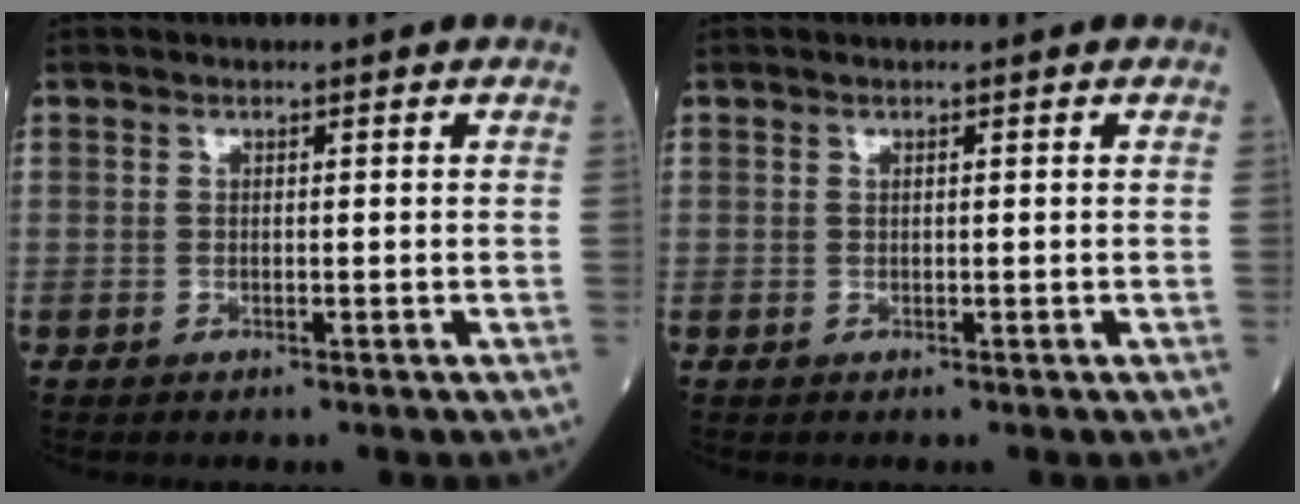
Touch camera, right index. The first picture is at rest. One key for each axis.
{"total": 0.0}